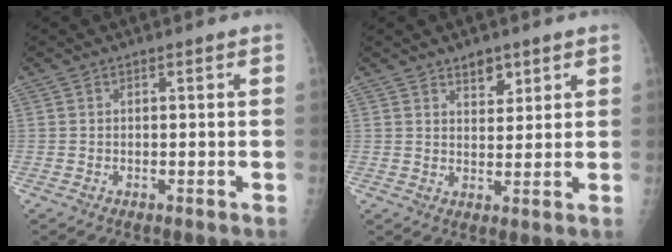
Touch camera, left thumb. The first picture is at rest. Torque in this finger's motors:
{"motor_torque": [0.01, -0.01, 0.02, -0.02, -0.03]}